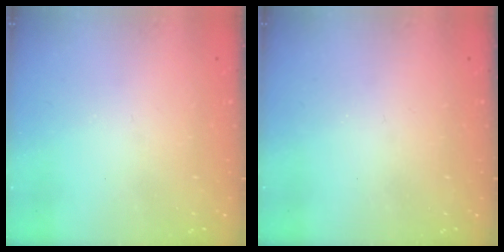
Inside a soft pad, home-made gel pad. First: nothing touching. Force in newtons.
{"total": 0.0}